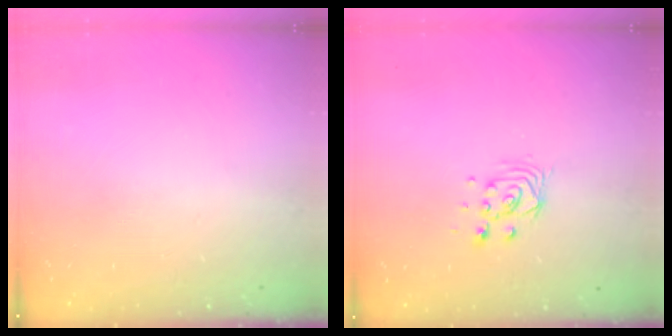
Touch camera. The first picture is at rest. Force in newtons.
{"total": 4.9, "press": 4.9, "slide": 0.4}